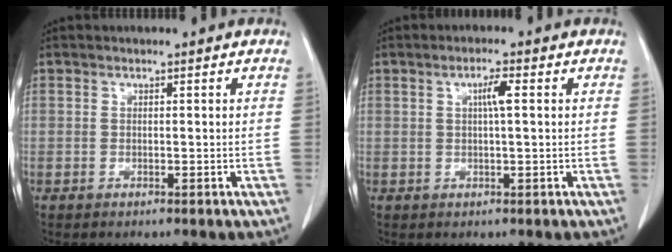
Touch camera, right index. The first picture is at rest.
{"total": 2.6, "force": [0.6, 0.3, 2.5], "torque": [-0.045, 0.003, 0.009]}